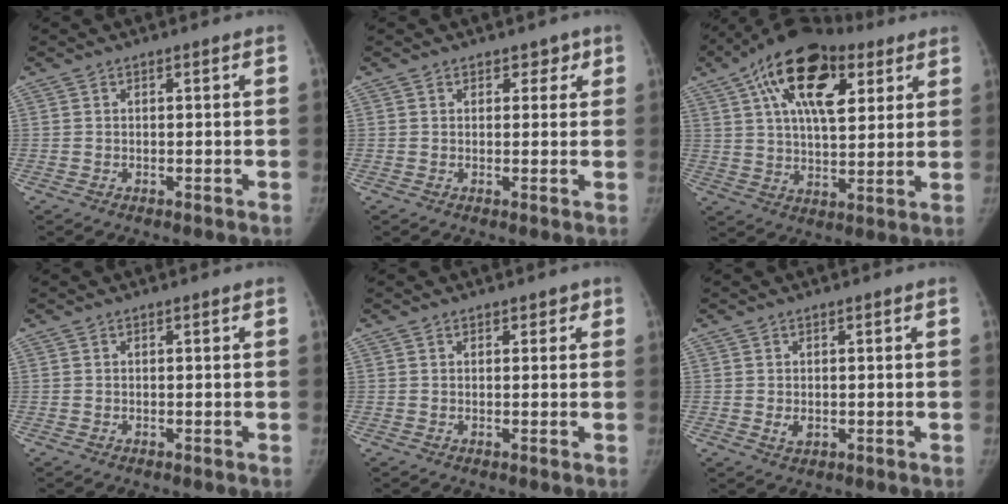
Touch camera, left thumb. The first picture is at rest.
{"total": 2.5, "force": [1.6, 1.9, 0.8], "torque": [0.020, -0.006, 0.015]}
{"total": 19.9, "force": [8.7, 10.4, 14.6], "torque": [-0.220, -0.007, 0.140]}
{"total": 0.0}
{"total": 1.6, "force": [1.0, 1.2, 0.4], "torque": [0.016, -0.003, 0.008]}
{"total": 1.7, "force": [0.0, 1.2, 1.1], "torque": [-0.015, -0.003, 0.004]}